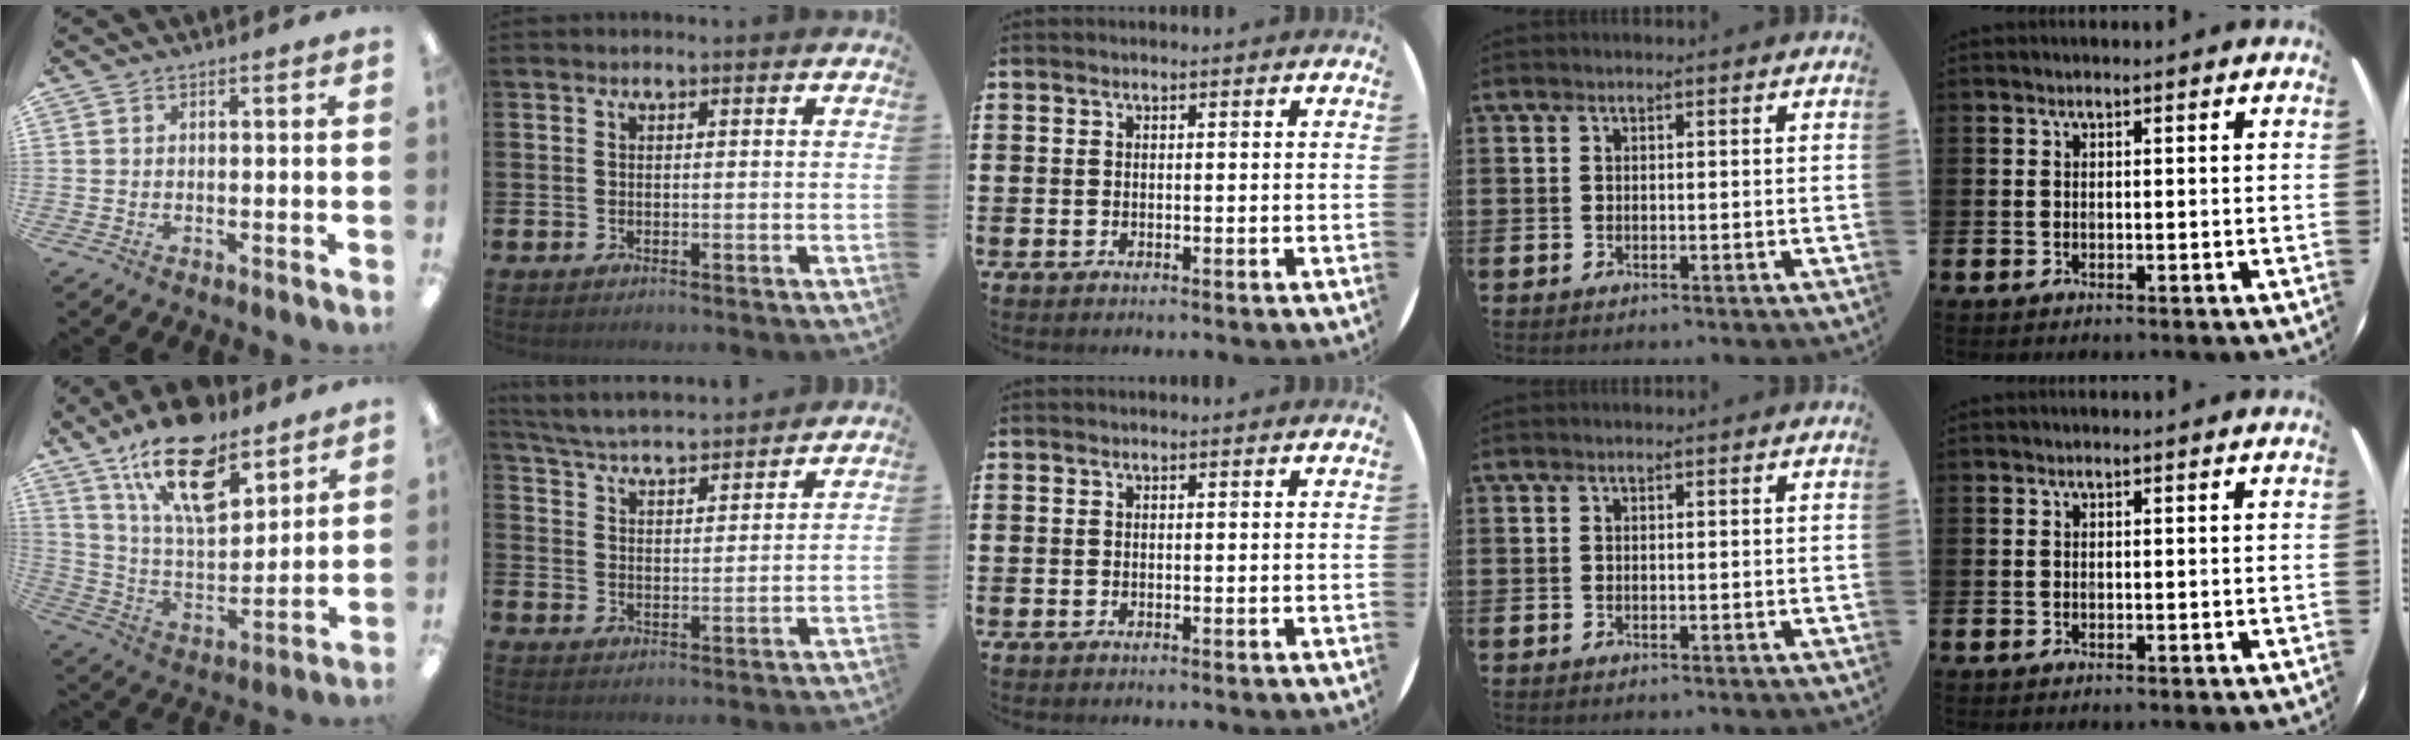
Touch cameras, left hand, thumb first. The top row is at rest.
{"thumb": {"total": 20.4, "force": [13.5, 8.8, 12.6], "torque": [-0.215, -0.066, 0.233]}, "index": {"total": 5.1, "force": [5.0, 0.4, 0.7], "torque": [-0.037, -0.039, 0.086]}}